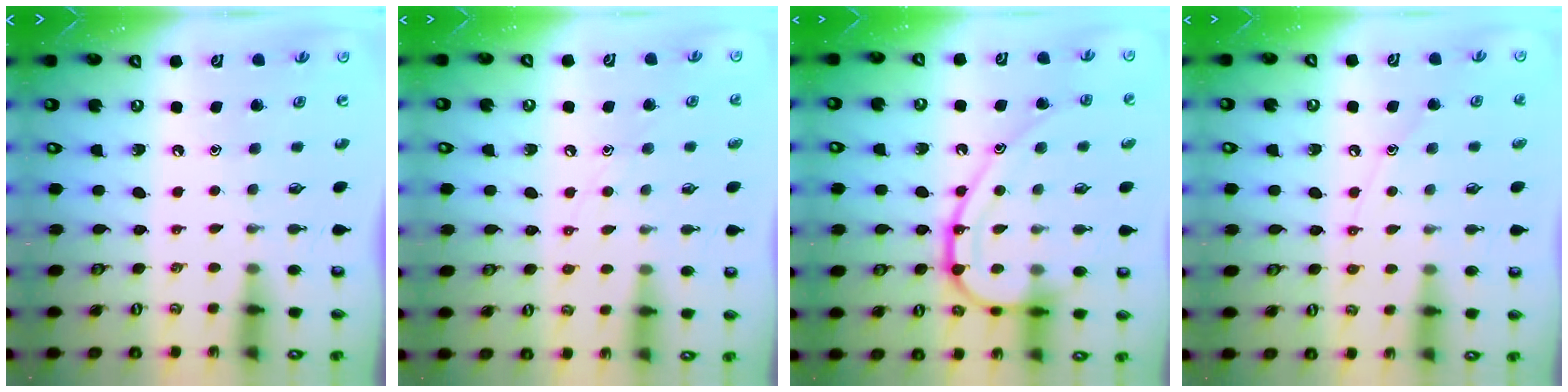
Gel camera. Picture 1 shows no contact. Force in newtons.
{"total": 6.4, "press": 6.4, "slide": 0.4}
{"total": 16.6, "press": 16.5, "slide": 1.4}
{"total": 7.2, "press": 7.2, "slide": 0.5}